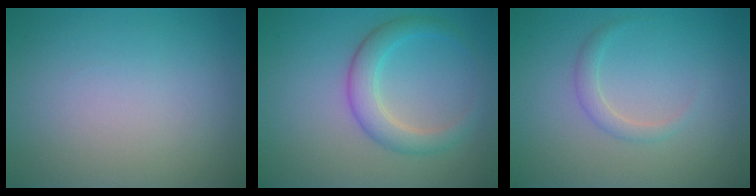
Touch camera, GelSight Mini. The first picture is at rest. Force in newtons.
{"total": 2.6, "press": 2.6, "slide": 0.2}
{"total": 1.4, "press": 1.4, "slide": 0.1}